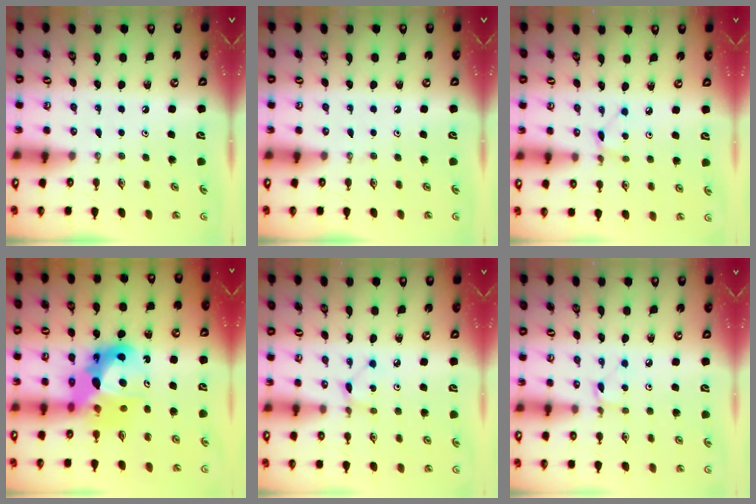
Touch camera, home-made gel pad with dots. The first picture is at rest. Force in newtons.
{"total": 0.0}
{"total": 2.9, "press": 2.9, "slide": 0.4}
{"total": 16.3, "press": 16.2, "slide": 1.3}
{"total": 1.5, "press": 1.5, "slide": 0.2}
{"total": 2.0, "press": 2.0, "slide": 0.2}